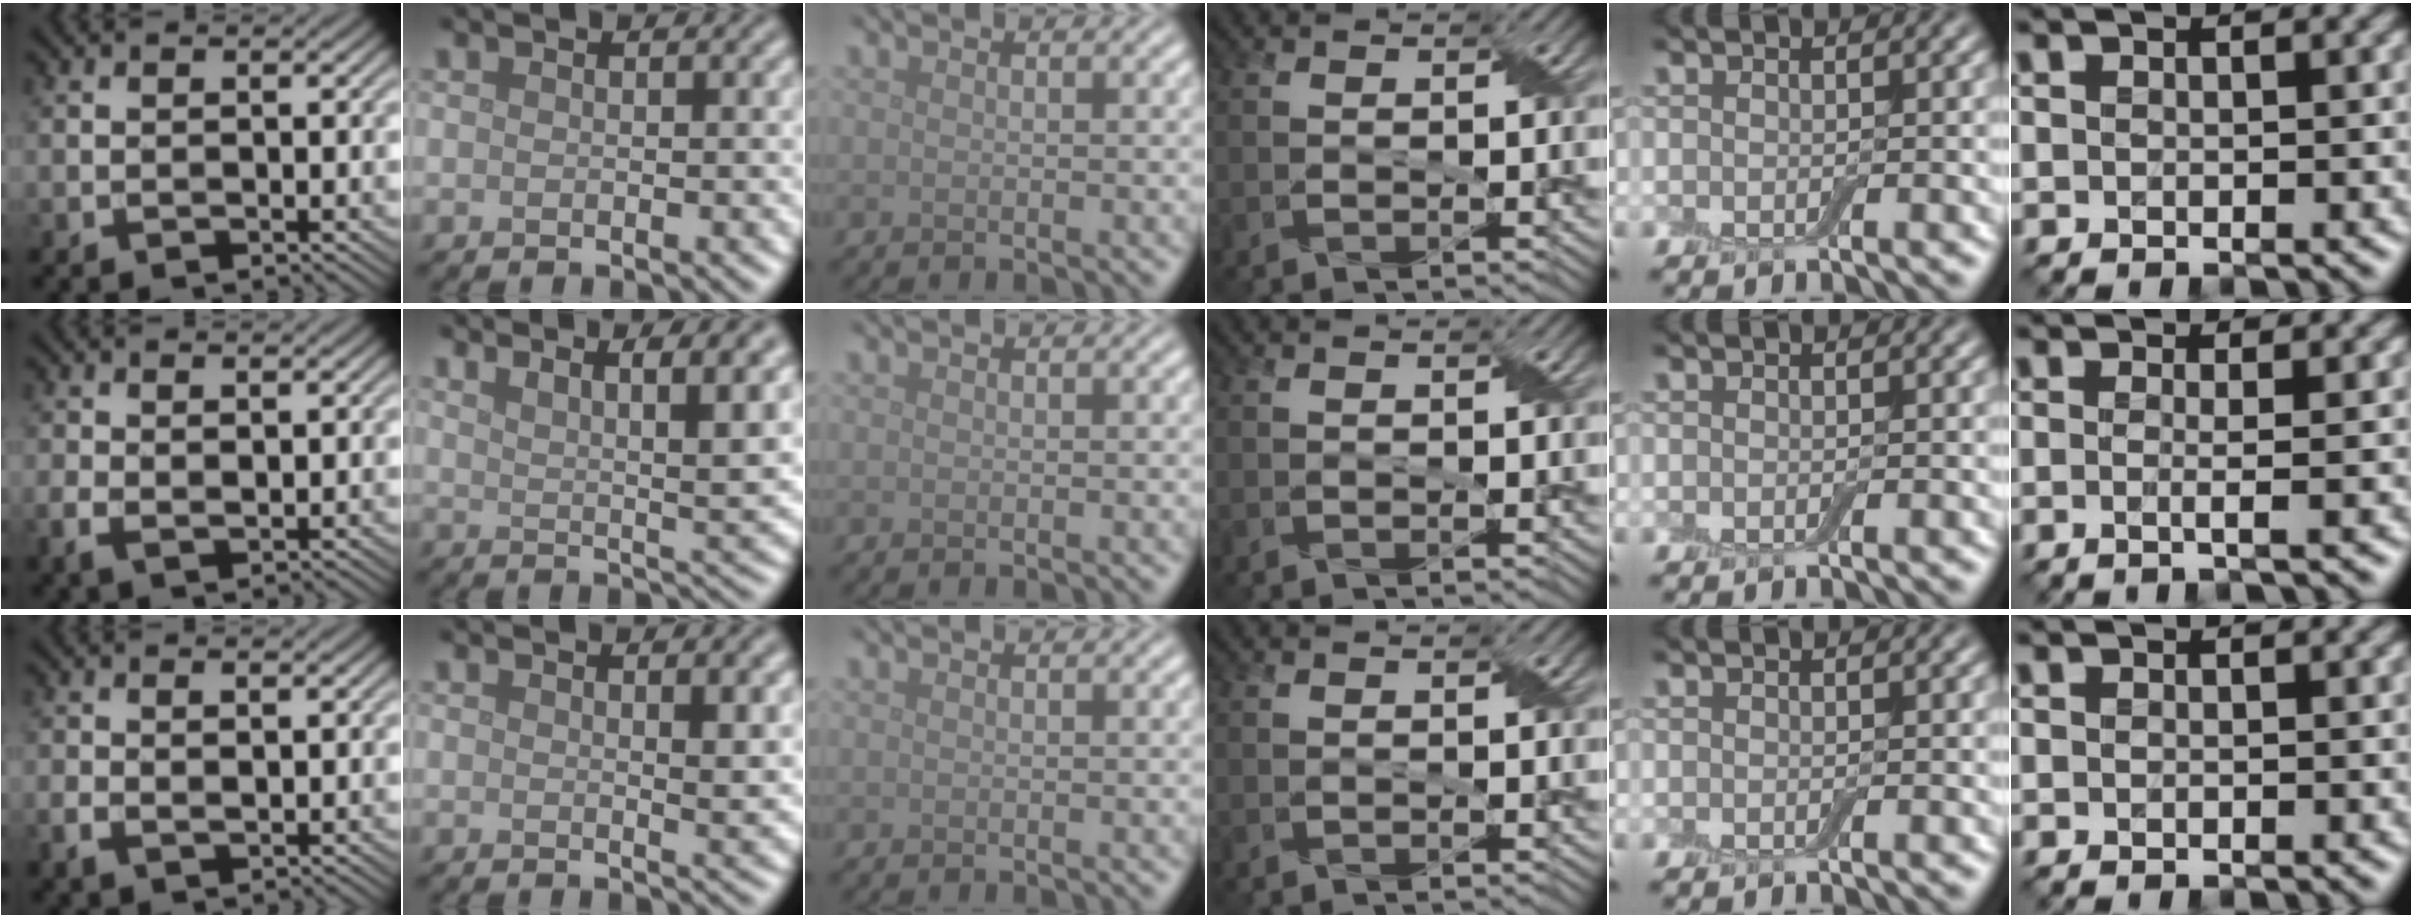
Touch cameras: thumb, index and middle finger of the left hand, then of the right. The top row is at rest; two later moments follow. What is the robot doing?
{"motion": "peel", "object": "bubble wrap"}